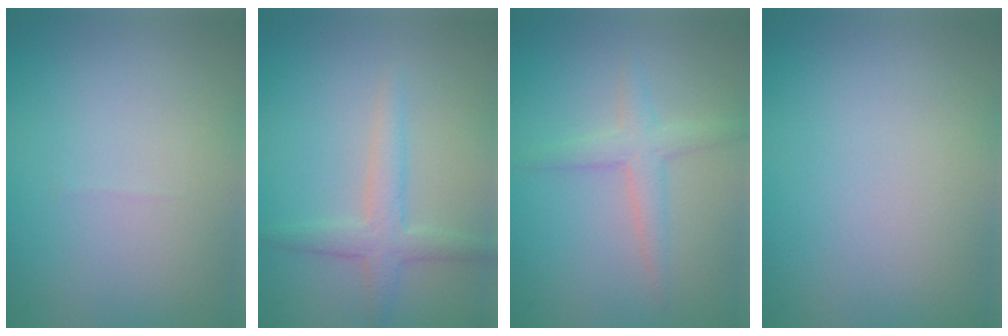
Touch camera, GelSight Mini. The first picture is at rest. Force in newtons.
{"total": 2.7, "press": 2.7, "slide": 0.0}
{"total": 2.3, "press": 2.3, "slide": 0.2}
{"total": 0.0}